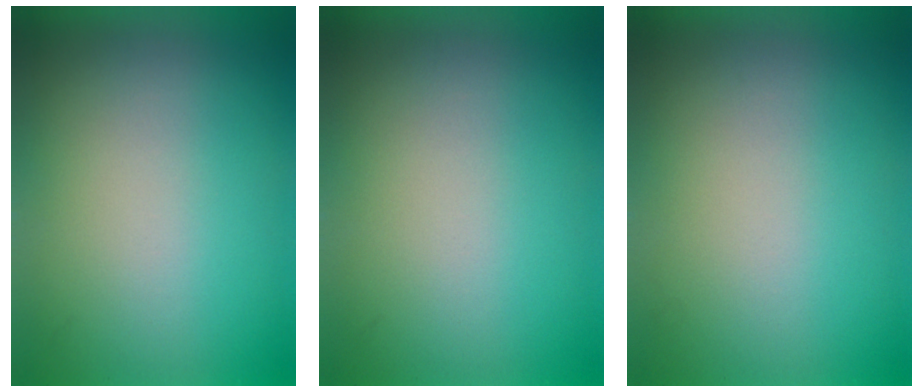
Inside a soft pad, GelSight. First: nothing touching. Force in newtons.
{"total": 0.0}
{"total": 0.0}